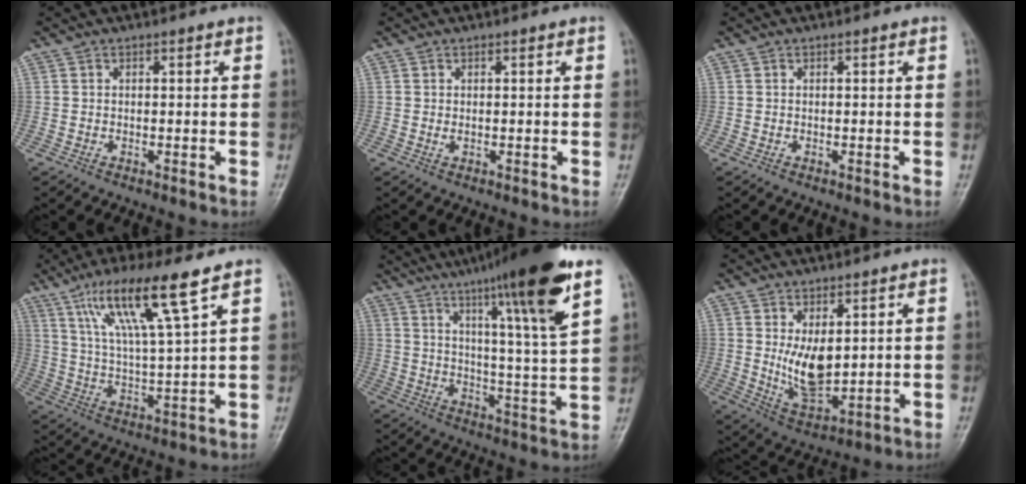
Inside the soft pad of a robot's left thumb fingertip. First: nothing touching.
{"total": 0.9, "force": [0.2, 0.4, 0.7], "torque": [-0.014, 0.000, 0.007]}
{"total": 0.0}
{"total": 14.4, "force": [8.4, 1.3, 11.6], "torque": [-0.219, -0.028, 0.160]}
{"total": 19.8, "force": [11.6, 1.1, 16.0], "torque": [-0.228, -0.048, 0.173]}
{"total": 9.0, "force": [1.6, 4.7, 7.5], "torque": [-0.115, -0.026, 0.047]}